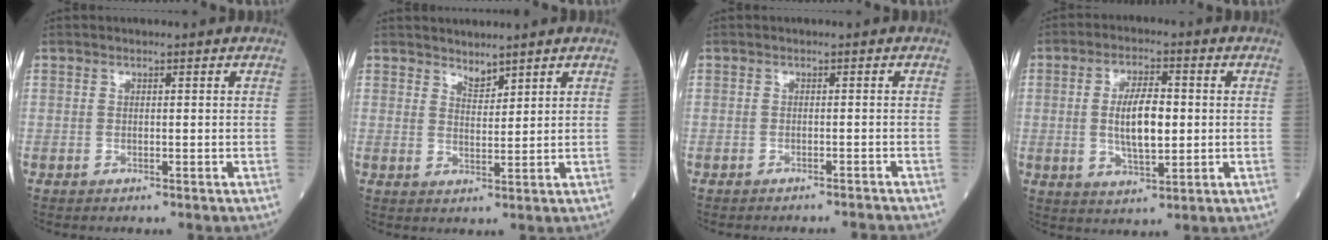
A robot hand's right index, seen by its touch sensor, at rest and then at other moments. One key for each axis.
{"total": 2.3, "fx": 2.2, "fy": 0.5, "fz": 0.5, "tx": -0.009, "ty": -0.004, "tz": 0.043}
{"total": 2.8, "fx": -2.7, "fy": -0.8, "fz": 0.0, "tx": 0.006, "ty": -0.005, "tz": -0.034}
{"total": 8.1, "fx": 0.2, "fy": 2.9, "fz": 7.6, "tx": -0.144, "ty": 0.002, "tz": 0.005}